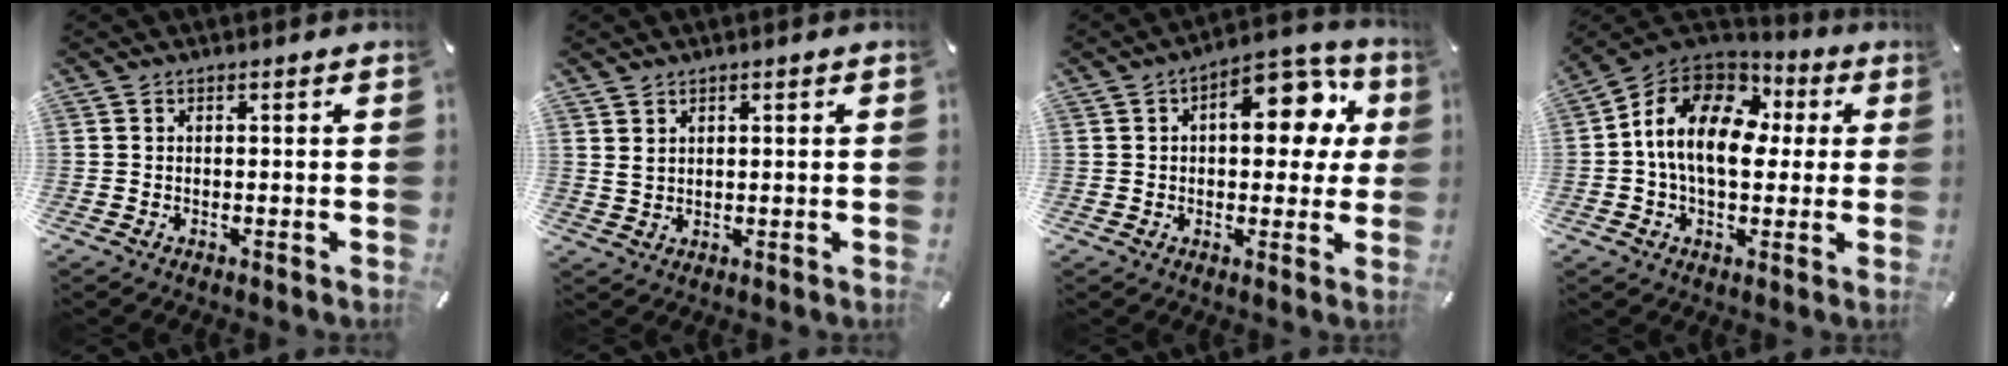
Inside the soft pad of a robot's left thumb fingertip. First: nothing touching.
{"total": 2.1, "force": [1.3, 1.6, 0.5], "torque": [-0.013, 0.002, 0.024]}
{"total": 14.2, "force": [3.9, 7.8, 11.2], "torque": [-0.135, -0.017, 0.060]}
{"total": 15.3, "force": [0.8, 10.2, 11.3], "torque": [-0.227, 0.011, 0.008]}